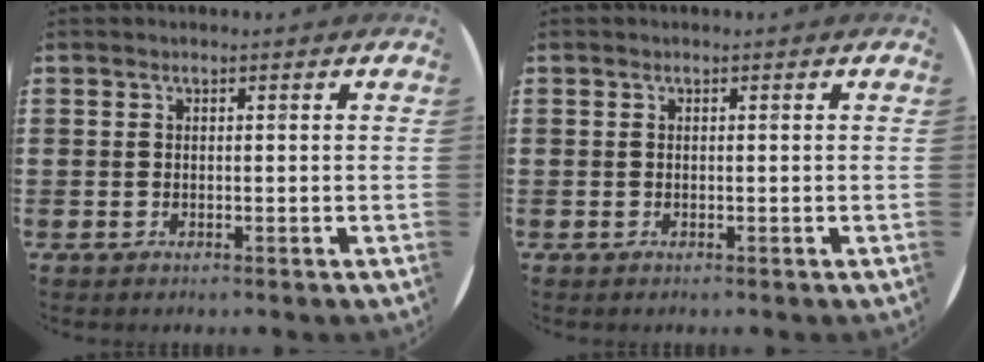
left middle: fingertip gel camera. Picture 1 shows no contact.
{"total": 0.0}